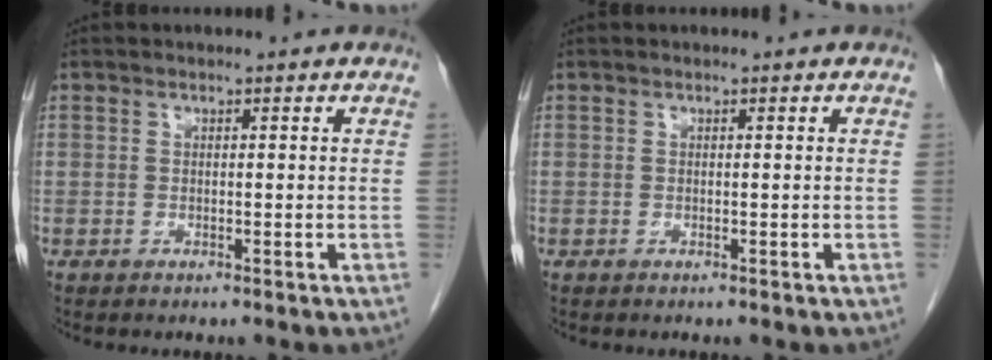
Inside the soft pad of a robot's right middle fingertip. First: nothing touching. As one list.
[{"total": 0.0}]